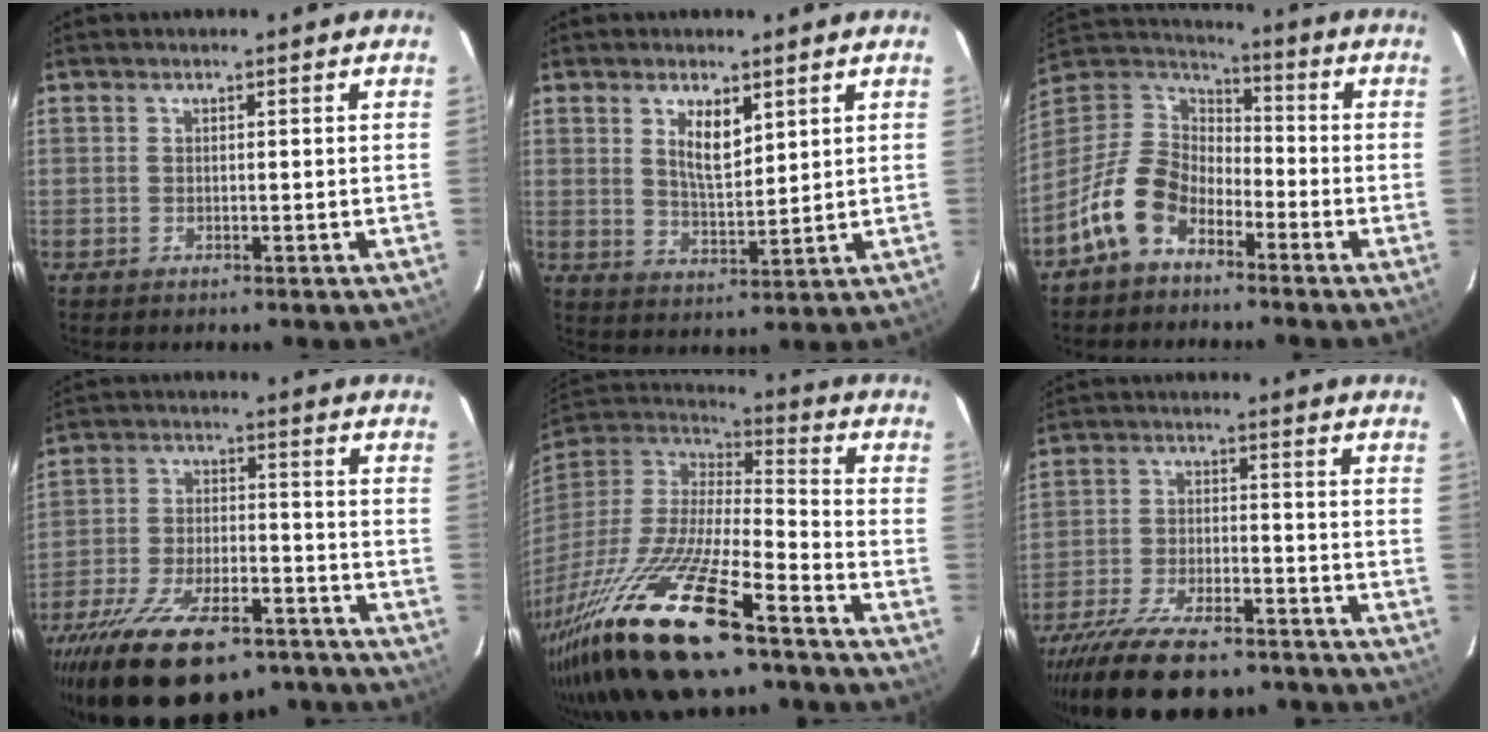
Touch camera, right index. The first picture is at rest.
{"total": 6.3, "force": [3.1, 2.5, 5.0], "torque": [-0.085, -0.002, 0.060]}
{"total": 12.5, "force": [-7.2, 7.9, 6.5], "torque": [-0.147, 0.021, -0.143]}
{"total": 25.0, "force": [-18.7, 9.9, 13.4], "torque": [-0.259, -0.023, -0.279]}
{"total": 31.9, "force": [-20.8, 8.9, 22.5], "torque": [-0.448, -0.056, -0.359]}
{"total": 20.9, "force": [-17.0, 7.0, 9.8], "torque": [-0.199, -0.023, -0.258]}